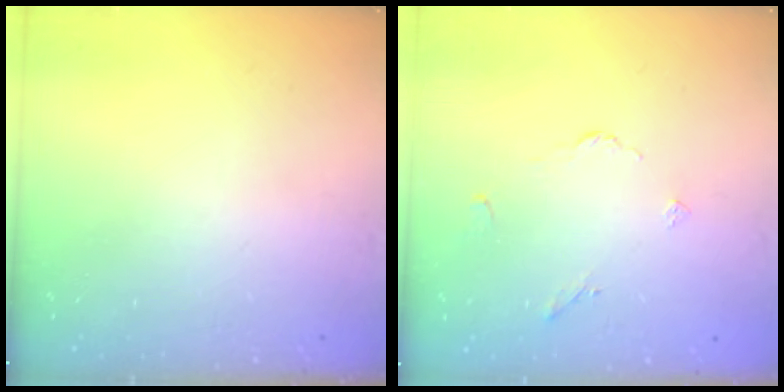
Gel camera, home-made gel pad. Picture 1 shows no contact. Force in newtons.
{"total": 3.6, "press": 3.6, "slide": 0.5}